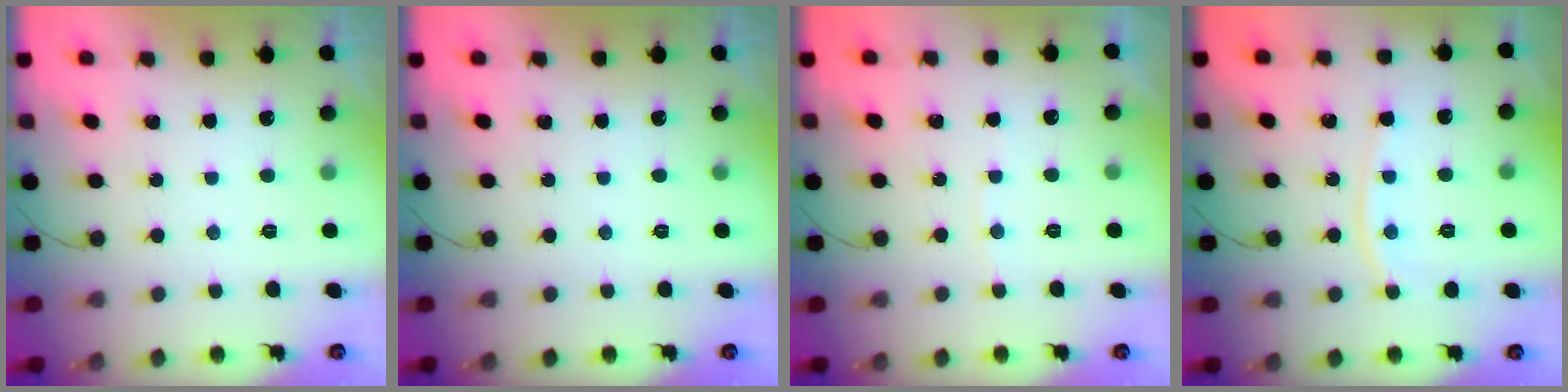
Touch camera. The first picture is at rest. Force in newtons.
{"total": 0.0}
{"total": 2.2, "press": 2.2, "slide": 0.3}
{"total": 7.1, "press": 7.0, "slide": 1.0}